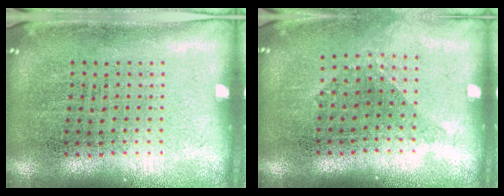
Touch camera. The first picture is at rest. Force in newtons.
{"total": 1.1, "press": 0.9, "slide": 0.7}